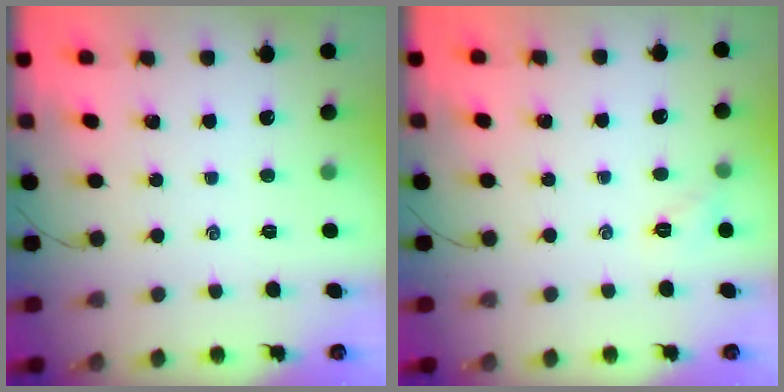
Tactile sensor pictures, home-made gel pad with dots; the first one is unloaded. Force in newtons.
{"total": 5.6, "press": 5.5, "slide": 1.2}